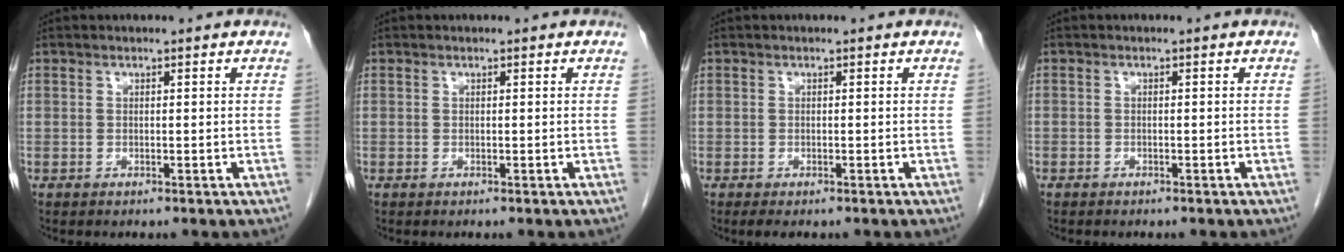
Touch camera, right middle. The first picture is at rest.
{"total": 0.0}
{"total": 1.8, "force": [-1.4, 0.7, 1.0], "torque": [-0.018, -0.005, -0.015]}
{"total": 0.5, "force": [-0.4, 0.3, 0.1], "torque": [-0.007, 0.003, -0.010]}